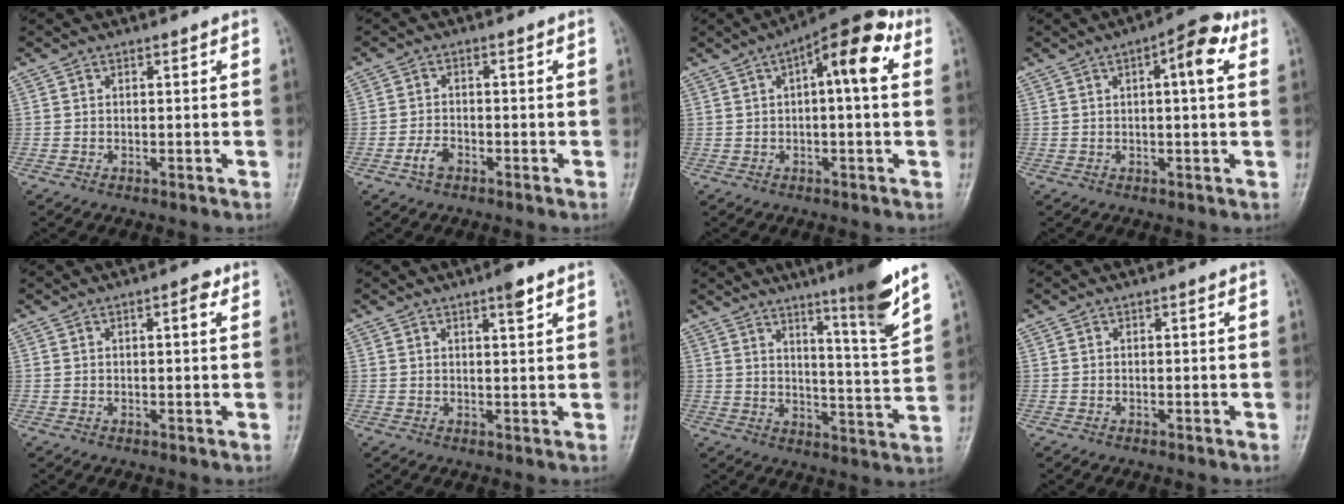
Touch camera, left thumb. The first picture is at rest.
{"total": 2.6, "force": [-1.4, 1.6, 1.6], "torque": [-0.031, 0.008, -0.028]}
{"total": 11.3, "force": [3.3, 4.0, 10.1], "torque": [-0.136, 0.027, 0.038]}
{"total": 7.3, "force": [2.5, 2.2, 6.5], "torque": [-0.083, 0.012, 0.026]}
{"total": 2.2, "force": [0.9, 0.7, 1.8], "torque": [-0.024, 0.001, 0.010]}
{"total": 3.0, "force": [2.0, 0.6, 2.2], "torque": [-0.029, -0.011, 0.028]}
{"total": 12.5, "force": [8.4, 0.2, 9.2], "torque": [-0.126, -0.060, 0.128]}
{"total": 0.0}